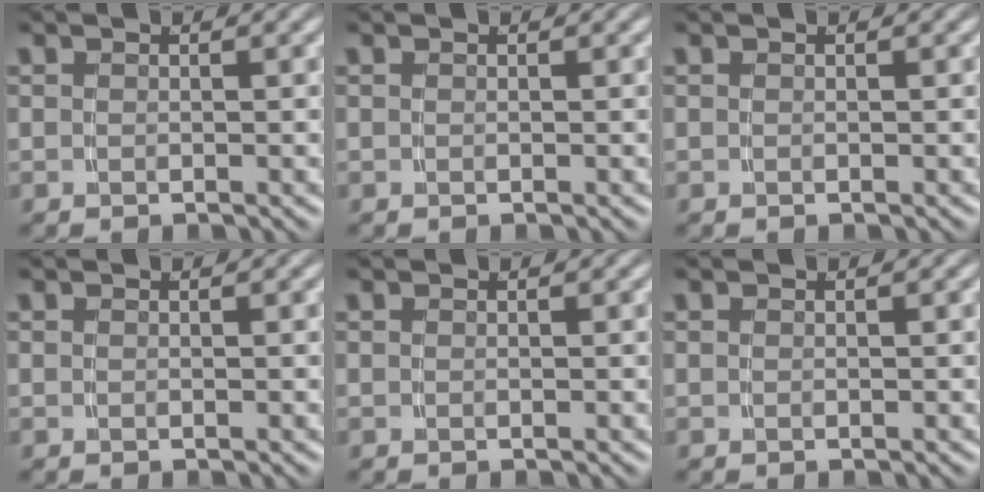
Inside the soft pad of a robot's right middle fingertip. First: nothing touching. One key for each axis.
{"total": 0.0}
{"total": 0.0}
{"total": 0.0}
{"total": 0.0}
{"total": 0.0}